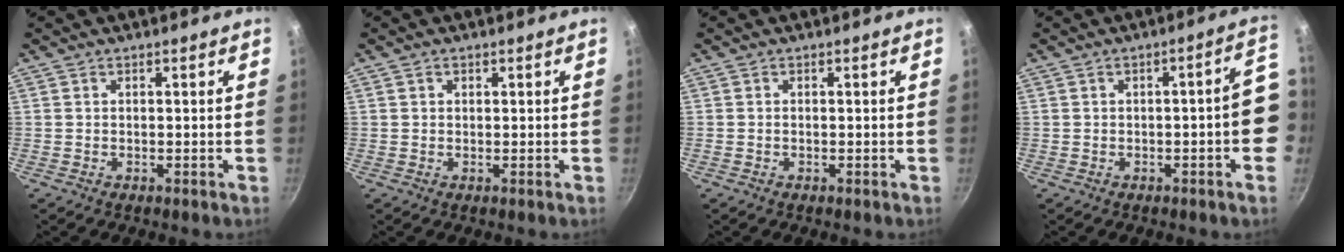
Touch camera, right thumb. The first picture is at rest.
{"total": 1.0, "force": [0.5, 0.8, 0.4], "torque": [-0.003, 0.002, 0.006]}
{"total": 0.0}
{"total": 8.2, "force": [-1.3, 2.1, 7.8], "torque": [-0.075, 0.033, -0.017]}